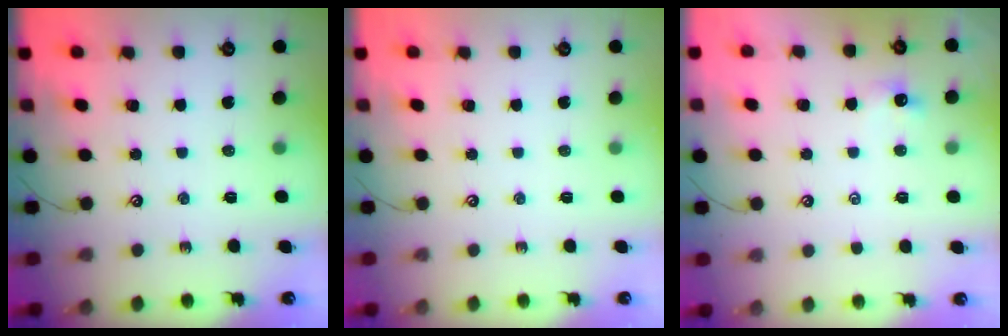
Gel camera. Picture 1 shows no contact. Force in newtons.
{"total": 0.0}
{"total": 1.3, "press": 1.1, "slide": 0.6}